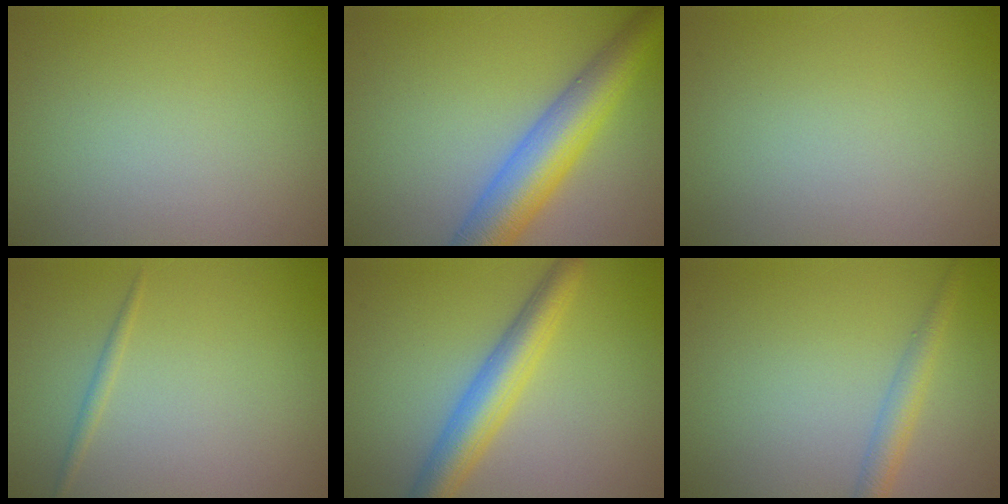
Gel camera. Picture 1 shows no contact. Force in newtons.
{"total": 7.4, "press": 7.4, "slide": 0.3}
{"total": 0.0}
{"total": 0.8, "press": 0.8, "slide": 0.0}
{"total": 5.0, "press": 5.0, "slide": 0.0}
{"total": 2.2, "press": 2.2, "slide": 0.1}